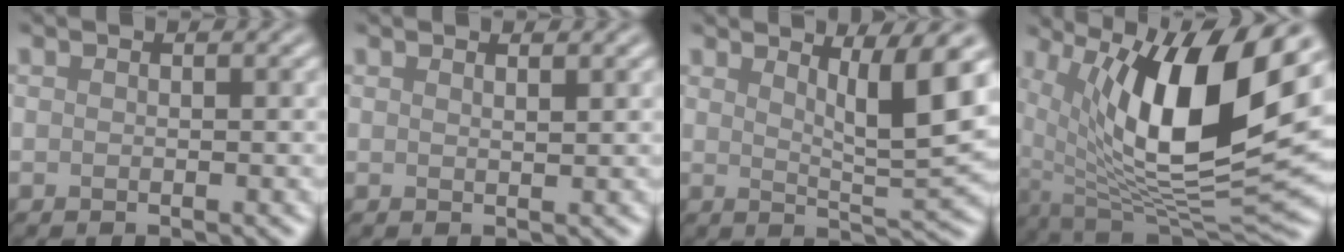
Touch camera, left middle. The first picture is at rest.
{"total": 0.9, "force": [0.7, 0.3, 0.5], "torque": [0.001, 0.001, 0.011]}
{"total": 5.9, "force": [2.6, 1.1, 5.2], "torque": [-0.069, -0.009, 0.043]}
{"total": 14.5, "force": [4.5, 5.1, 12.8], "torque": [-0.203, -0.009, 0.076]}